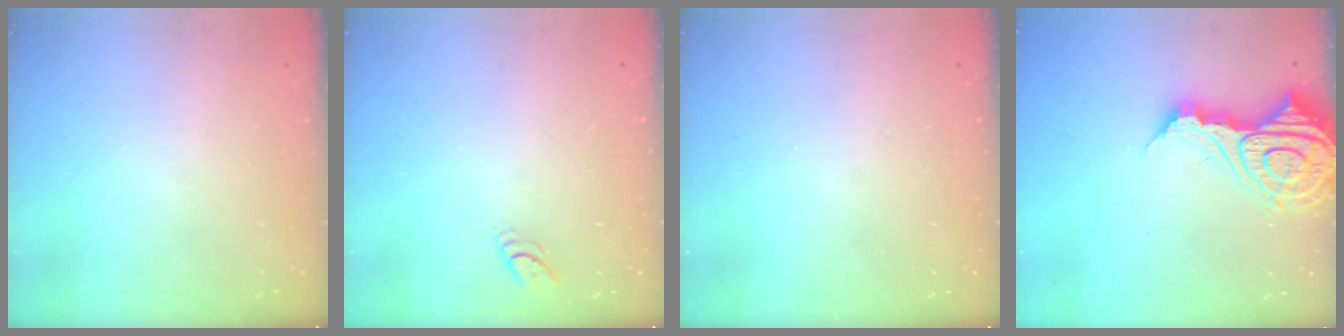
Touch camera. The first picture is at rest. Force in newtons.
{"total": 3.8, "press": 3.8, "slide": 0.1}
{"total": 0.0}
{"total": 20.1, "press": 19.9, "slide": 2.7}